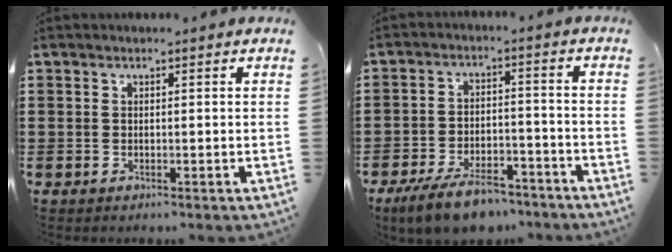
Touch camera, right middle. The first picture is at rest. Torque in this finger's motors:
{"motor_torque": [1.47, -0.24, 0.72, 0.10]}